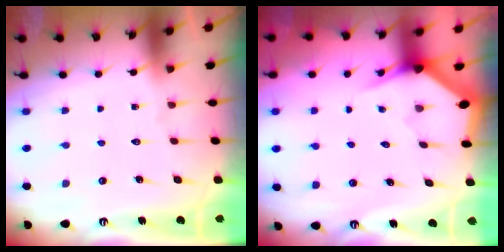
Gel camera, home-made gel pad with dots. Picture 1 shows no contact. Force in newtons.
{"total": 3.0, "press": 3.0, "slide": 0.1}